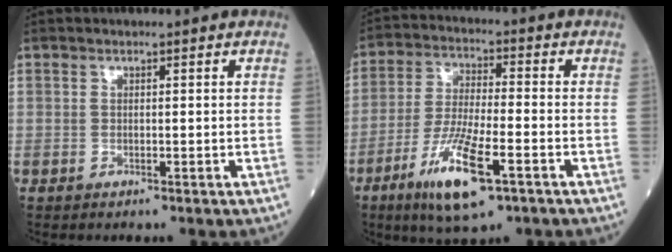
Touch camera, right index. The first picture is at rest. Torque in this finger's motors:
{"motor_torque": [1.91, -0.23, 0.28, 0.08]}